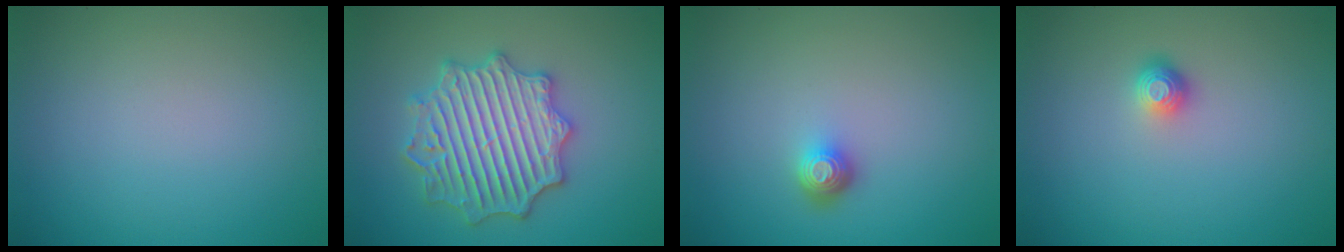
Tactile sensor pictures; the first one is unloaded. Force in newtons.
{"total": 6.2, "press": 6.1, "slide": 1.0}
{"total": 1.7, "press": 1.3, "slide": 1.1}
{"total": 1.2, "press": 1.0, "slide": 0.7}